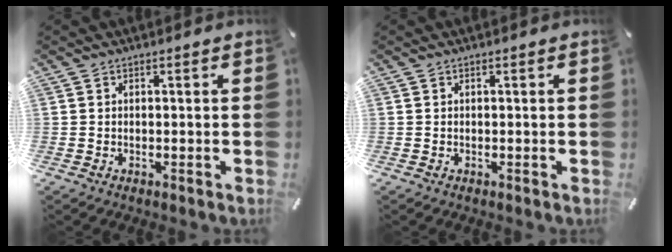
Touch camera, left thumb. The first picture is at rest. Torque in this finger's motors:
{"motor_torque": [-0.01, 0.01, -0.05, 0.05, 0.00]}